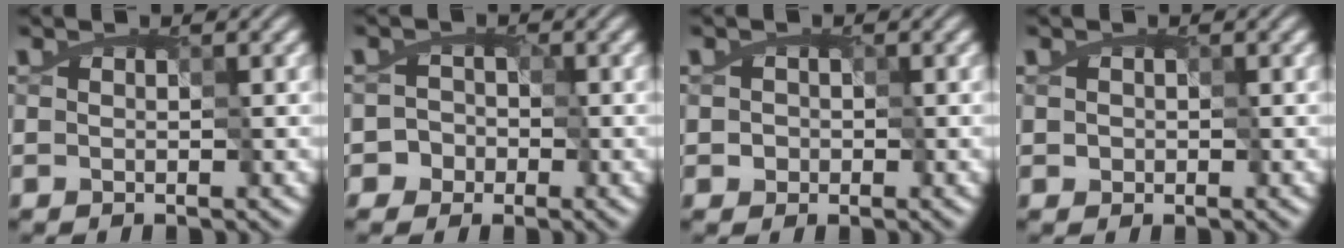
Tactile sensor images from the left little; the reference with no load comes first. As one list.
[{"total": 3.2, "force": [-1.1, 3.0, 0.2], "torque": [0.015, 0.019, -0.028]}, {"total": 1.4, "force": [-0.5, 1.2, 0.3], "torque": [-0.014, 0.005, -0.001]}, {"total": 0.9, "force": [-0.2, 0.8, 0.3], "torque": [-0.013, 0.002, 0.007]}]